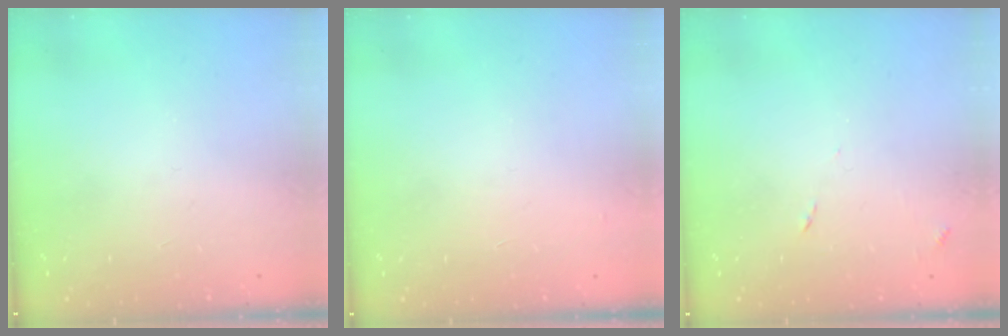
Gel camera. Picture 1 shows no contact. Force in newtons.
{"total": 2.9, "press": 2.9, "slide": 0.1}
{"total": 7.4, "press": 7.4, "slide": 0.7}